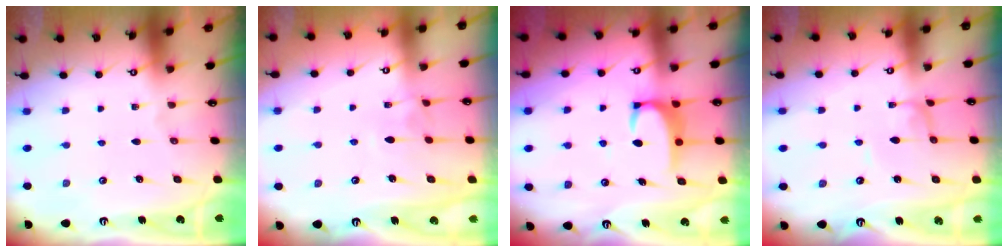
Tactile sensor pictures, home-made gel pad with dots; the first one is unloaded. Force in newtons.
{"total": 2.7, "press": 2.7, "slide": 0.4}
{"total": 3.3, "press": 3.3, "slide": 0.3}
{"total": 2.2, "press": 2.2, "slide": 0.1}